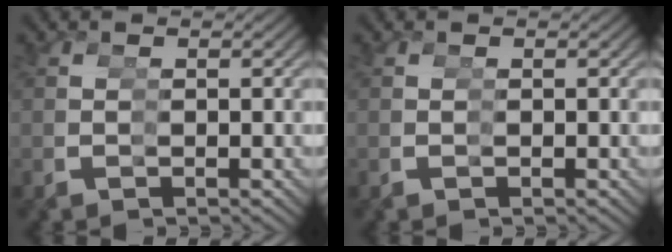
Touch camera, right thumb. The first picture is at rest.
{"total": 0.0}